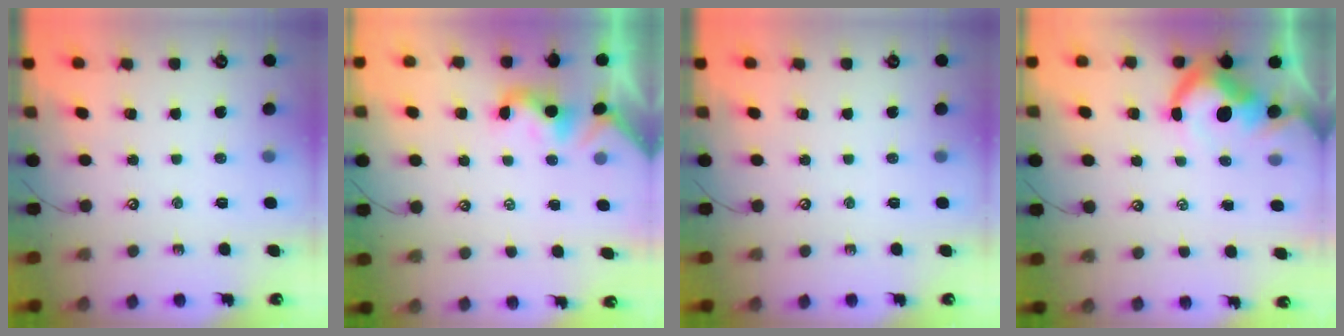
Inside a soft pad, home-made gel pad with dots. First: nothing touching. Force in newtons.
{"total": 2.0, "press": 1.9, "slide": 0.5}
{"total": 0.0}
{"total": 8.3, "press": 8.1, "slide": 1.6}